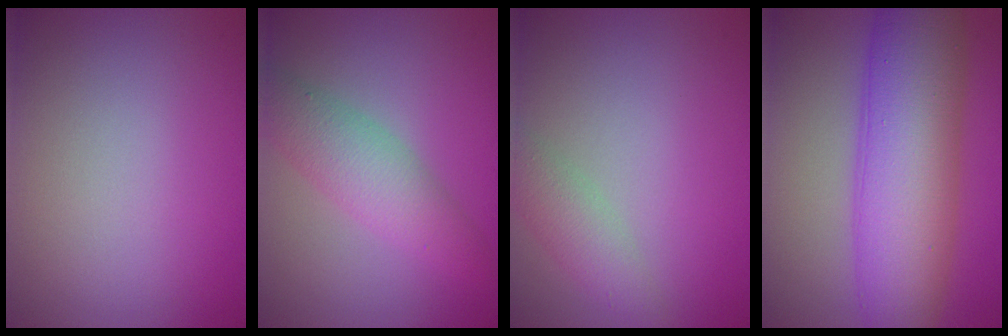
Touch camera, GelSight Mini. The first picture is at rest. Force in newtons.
{"total": 4.3, "press": 4.3, "slide": 0.1}
{"total": 2.5, "press": 2.5, "slide": 0.1}
{"total": 10.4, "press": 10.4, "slide": 0.1}